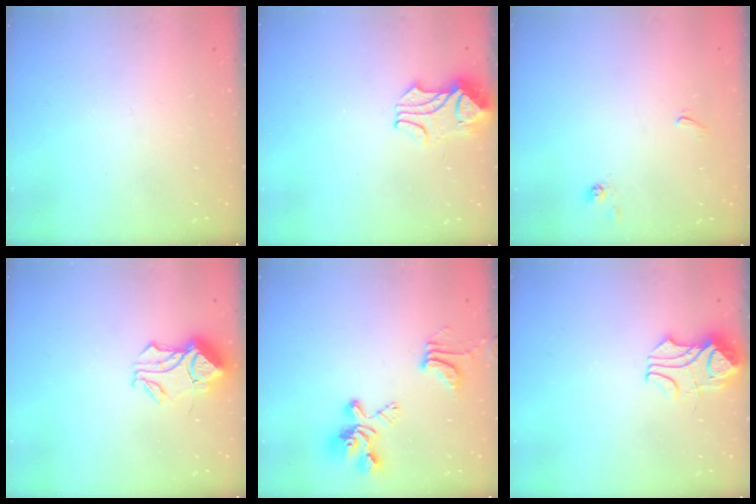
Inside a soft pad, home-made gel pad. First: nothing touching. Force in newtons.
{"total": 2.1, "press": 1.9, "slide": 0.8}
{"total": 3.8, "press": 3.7, "slide": 0.3}
{"total": 8.5, "press": 8.3, "slide": 1.4}
{"total": 10.0, "press": 9.8, "slide": 2.1}
{"total": 3.7, "press": 3.6, "slide": 0.8}